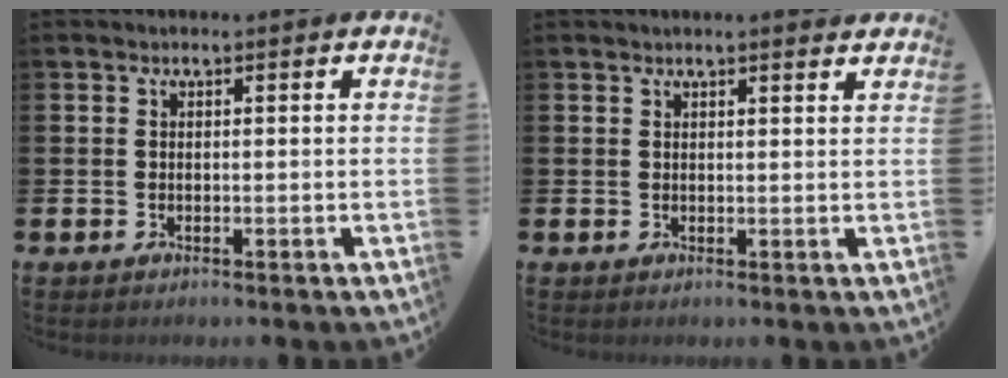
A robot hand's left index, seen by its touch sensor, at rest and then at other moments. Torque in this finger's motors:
{"motor_torque": [1.01, -1.12, 0.47, 0.11]}